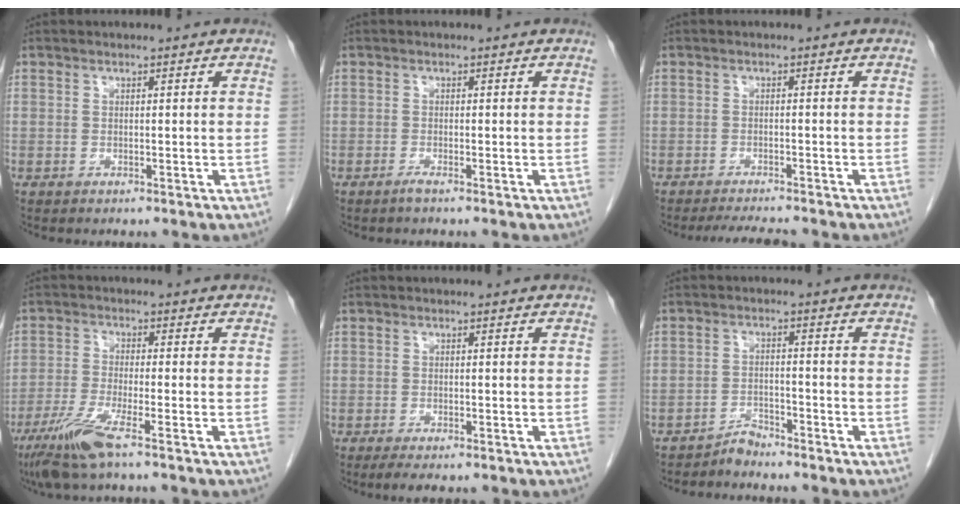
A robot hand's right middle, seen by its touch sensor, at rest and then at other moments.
{"total": 0.8, "force": [-0.6, -0.2, 0.5], "torque": [-0.009, 0.000, -0.012]}
{"total": 5.3, "force": [-4.9, 0.3, 2.1], "torque": [-0.033, -0.015, -0.075]}
{"total": 6.9, "force": [-4.5, 0.0, 5.3], "torque": [-0.111, -0.021, -0.089]}
{"total": 2.8, "force": [-2.0, 0.7, 1.8], "torque": [-0.035, -0.011, -0.030]}
{"total": 2.3, "force": [-2.3, 0.3, -0.2], "torque": [0.010, -0.006, -0.042]}